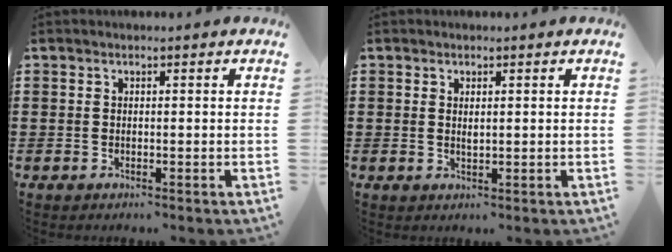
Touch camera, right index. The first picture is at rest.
{"total": 1.2, "force": [0.5, 0.4, 0.9], "torque": [-0.018, 0.004, 0.008]}